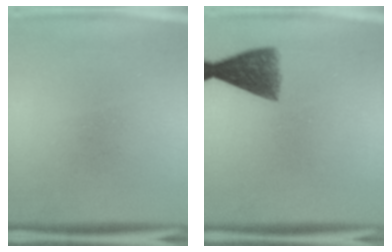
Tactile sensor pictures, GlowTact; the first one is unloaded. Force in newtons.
{"total": 6.3}